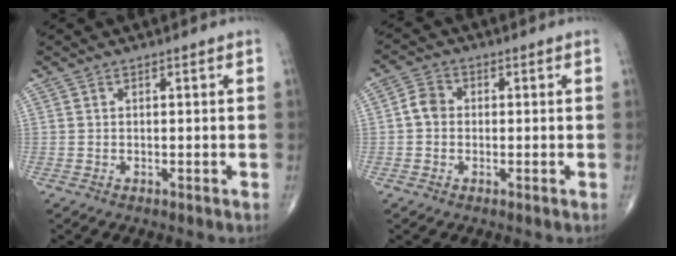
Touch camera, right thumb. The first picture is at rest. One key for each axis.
{"total": 3.6, "fx": -0.2, "fy": 3.0, "fz": 2.0, "tx": -0.029, "ty": 0.011, "tz": -0.012}